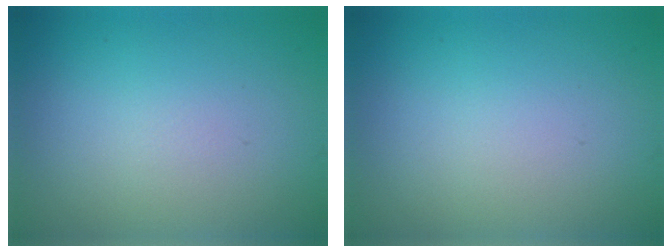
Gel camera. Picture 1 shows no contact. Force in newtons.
{"total": 0.0}